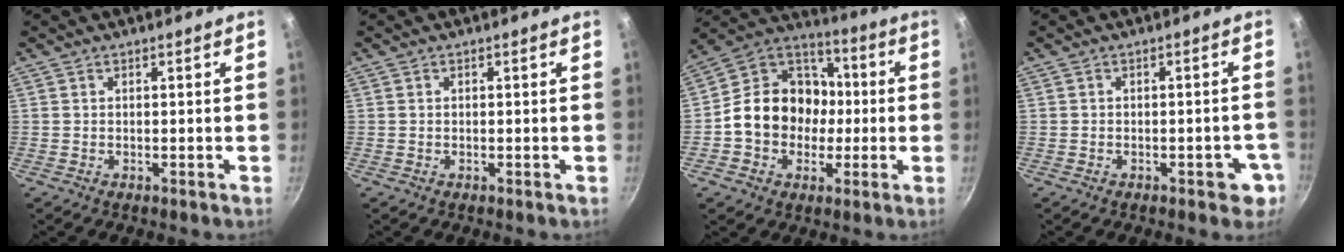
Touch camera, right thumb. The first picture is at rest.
{"total": 0.0}
{"total": 17.1, "force": [-1.5, 14.3, 9.2], "torque": [-0.113, 0.041, -0.039]}
{"total": 4.5, "force": [-1.9, 2.4, 3.3], "torque": [-0.014, 0.019, -0.017]}